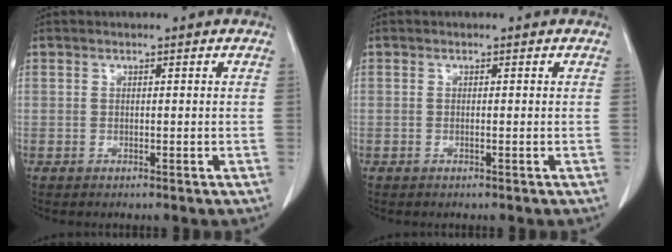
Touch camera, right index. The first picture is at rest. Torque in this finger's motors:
{"motor_torque": [0.03, 0.01, 0.03, 0.01]}